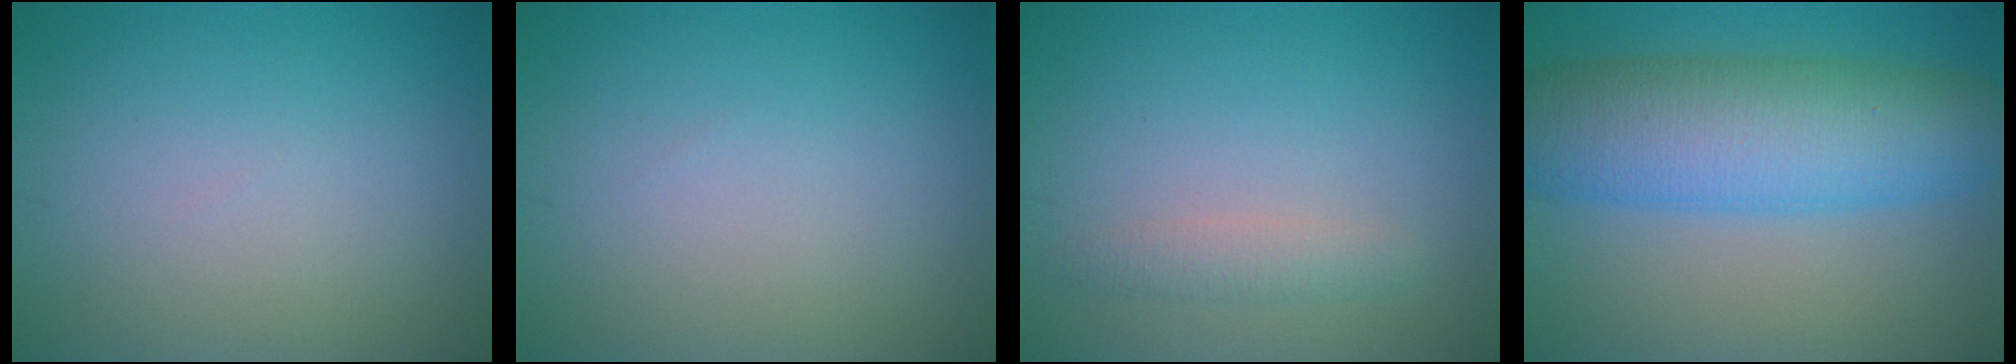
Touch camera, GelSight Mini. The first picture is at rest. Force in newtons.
{"total": 0.0}
{"total": 1.6, "press": 1.6, "slide": 0.0}
{"total": 10.1, "press": 10.1, "slide": 0.1}